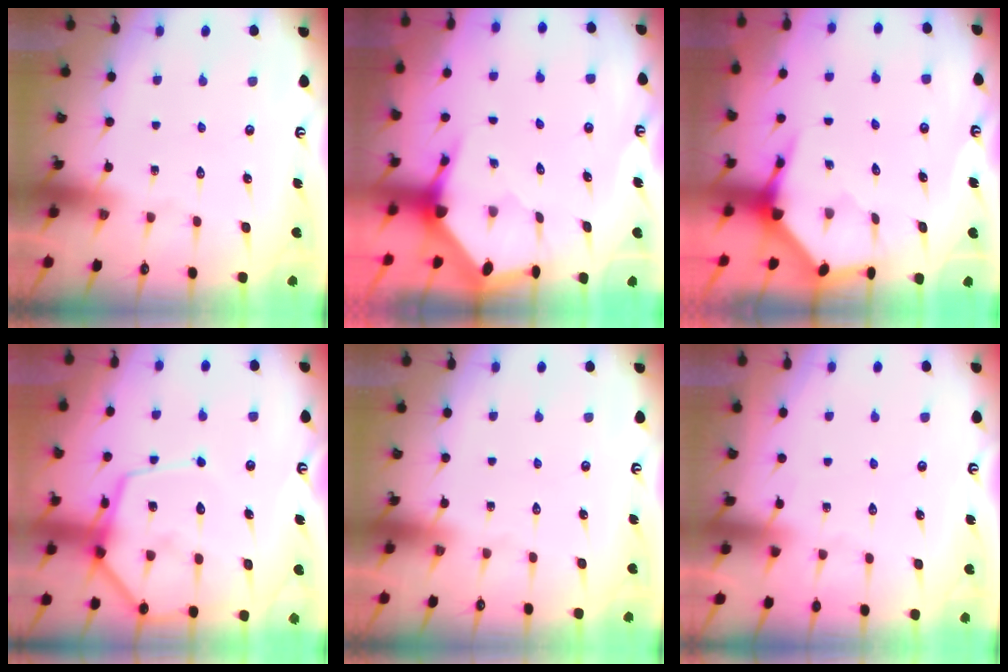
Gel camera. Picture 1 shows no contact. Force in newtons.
{"total": 3.8, "press": 3.8, "slide": 0.5}
{"total": 4.0, "press": 4.0, "slide": 0.4}
{"total": 11.8, "press": 11.7, "slide": 1.3}
{"total": 0.0}
{"total": 2.8, "press": 2.8, "slide": 0.4}